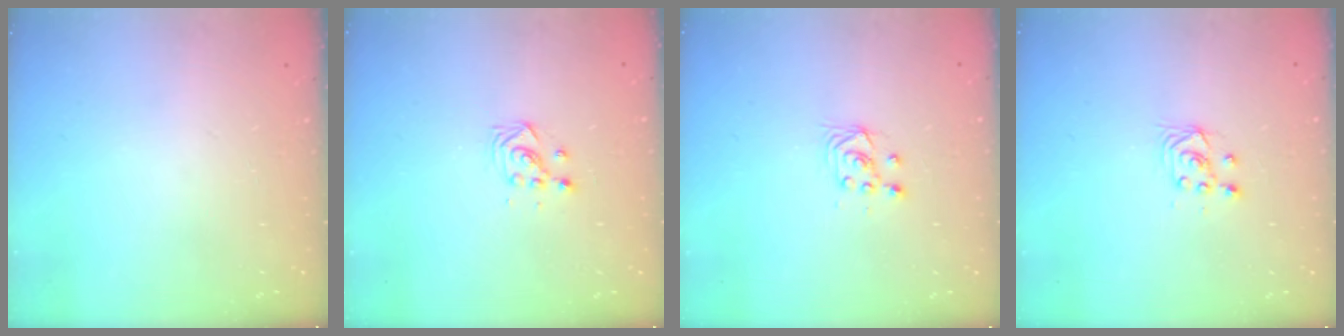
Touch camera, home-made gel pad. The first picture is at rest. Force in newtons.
{"total": 2.9, "press": 2.9, "slide": 0.3}
{"total": 2.9, "press": 2.7, "slide": 1.0}
{"total": 2.9, "press": 2.7, "slide": 1.0}